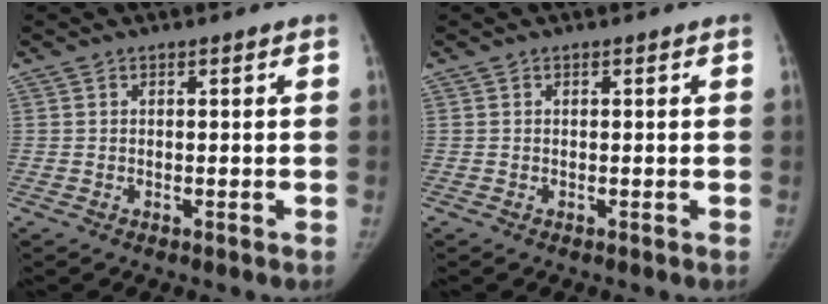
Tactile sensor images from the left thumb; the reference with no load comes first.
{"total": 0.0}